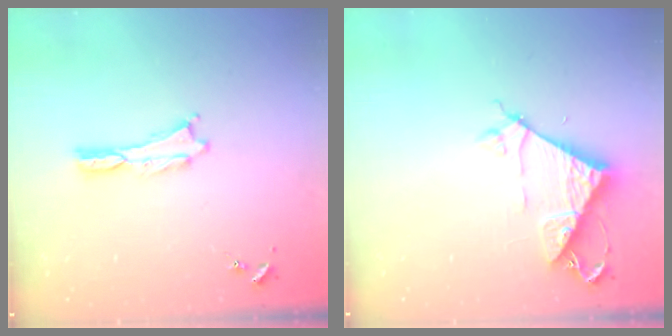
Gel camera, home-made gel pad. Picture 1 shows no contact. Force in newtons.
{"total": 7.2, "press": 7.2, "slide": 0.5}